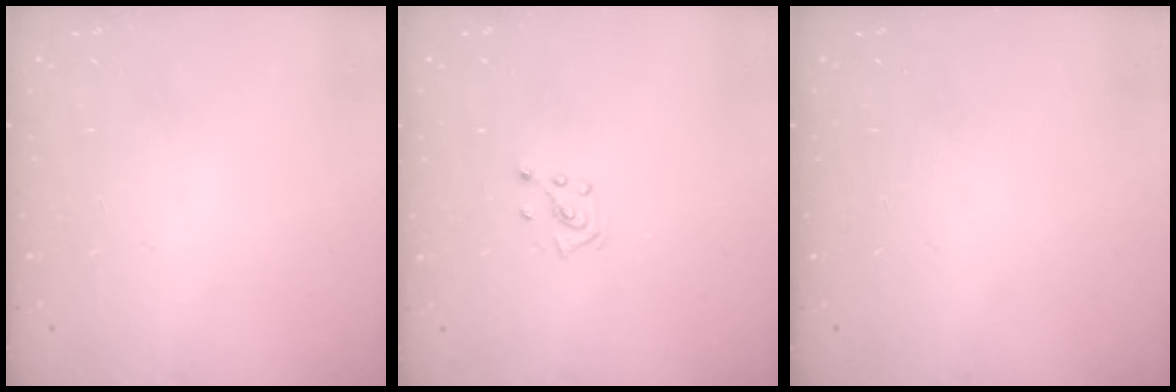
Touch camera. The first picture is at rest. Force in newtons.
{"total": 2.8, "press": 2.8, "slide": 0.2}
{"total": 0.0}